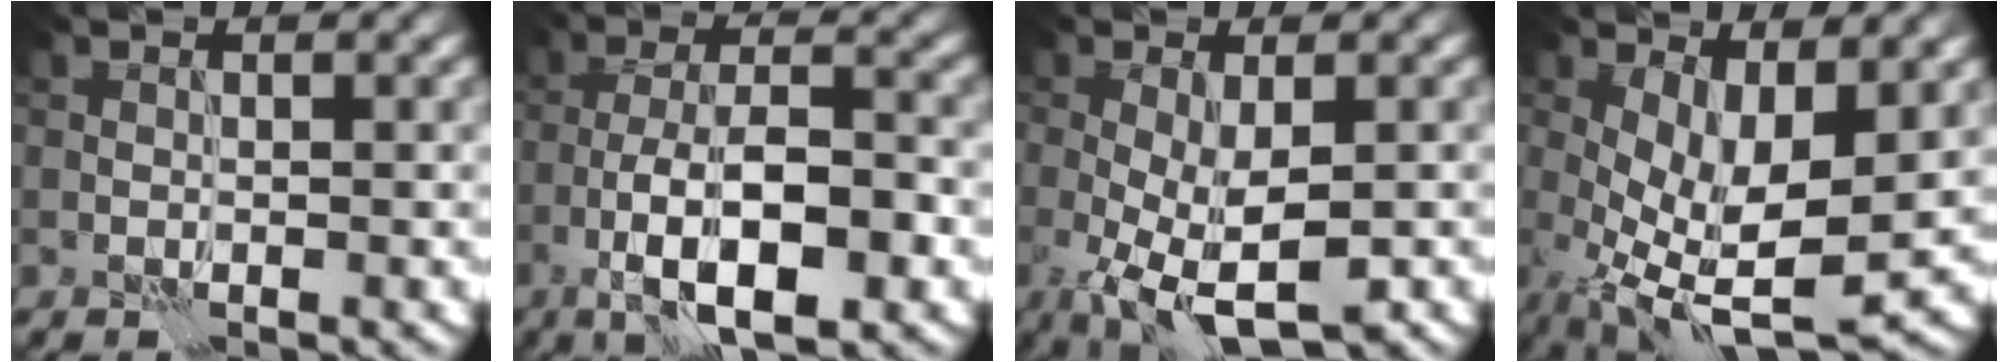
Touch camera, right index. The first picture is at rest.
{"total": 8.8, "force": [-3.8, 2.8, 7.5], "torque": [-0.126, 0.004, -0.070]}
{"total": 6.5, "force": [-2.1, 2.3, 5.7], "torque": [-0.115, -0.017, -0.029]}
{"total": 8.6, "force": [-0.9, 3.4, 7.8], "torque": [-0.151, -0.015, -0.009]}